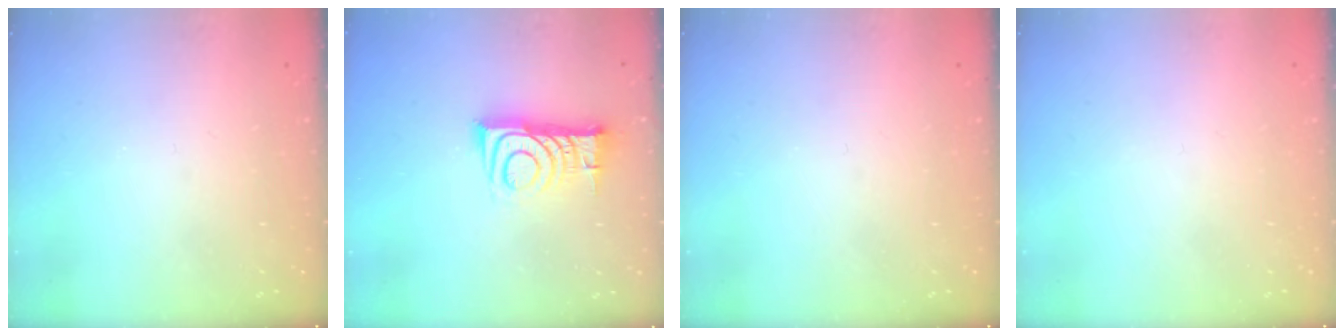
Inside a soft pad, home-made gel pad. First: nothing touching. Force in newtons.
{"total": 9.8, "press": 9.8, "slide": 0.7}
{"total": 0.0}
{"total": 1.8, "press": 1.7, "slide": 0.1}